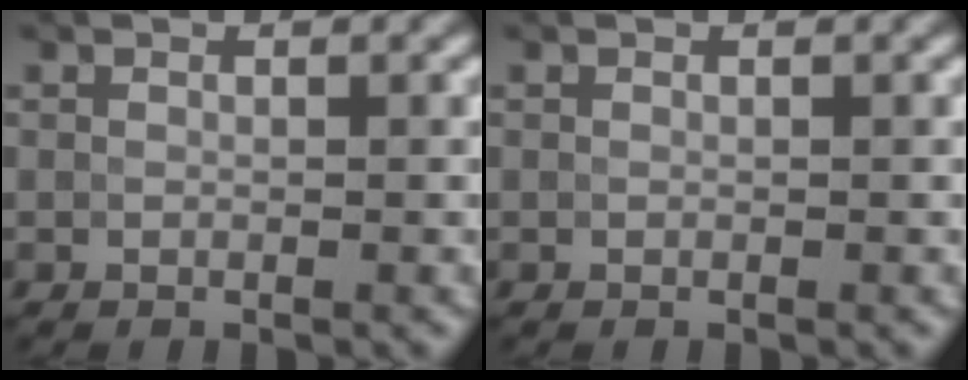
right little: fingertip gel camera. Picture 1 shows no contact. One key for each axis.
{"total": 0.0}